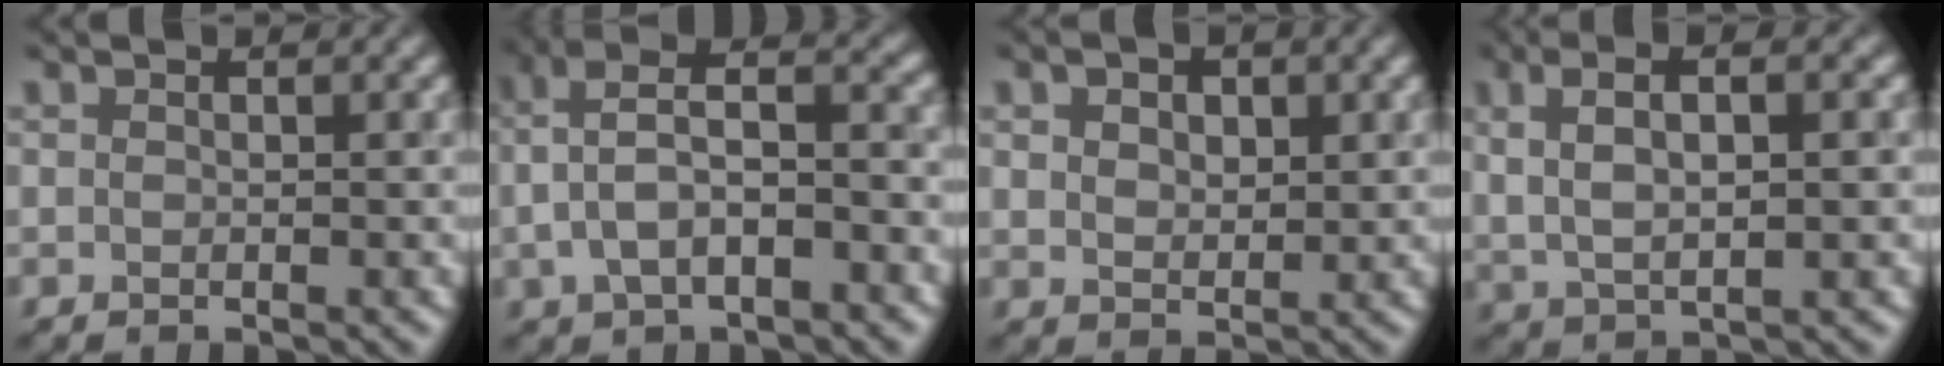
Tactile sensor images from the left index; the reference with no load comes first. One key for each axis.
{"total": 6.2, "fx": -0.5, "fy": 3.2, "fz": 5.2, "tx": -0.104, "ty": 0.023, "tz": -0.012}
{"total": 3.1, "fx": 1.3, "fy": 1.9, "fz": 2.1, "tx": -0.038, "ty": 0.004, "tz": 0.022}
{"total": 5.4, "fx": 2.2, "fy": 1.8, "fz": 4.6, "tx": -0.093, "ty": 0.009, "tz": 0.033}